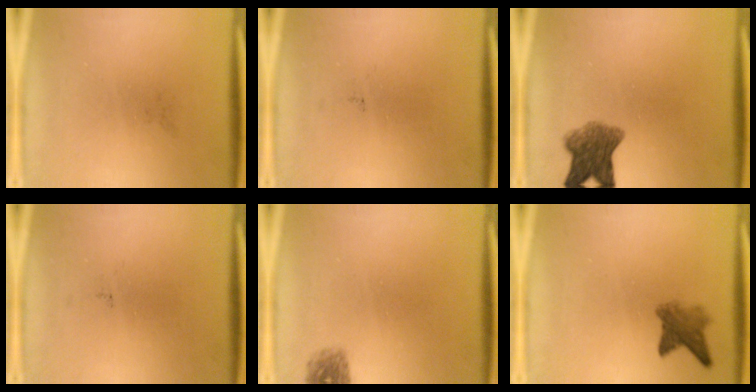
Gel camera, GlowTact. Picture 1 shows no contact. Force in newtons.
{"total": 0.0}
{"total": 6.5}
{"total": 0.0}
{"total": 1.6}
{"total": 3.7}